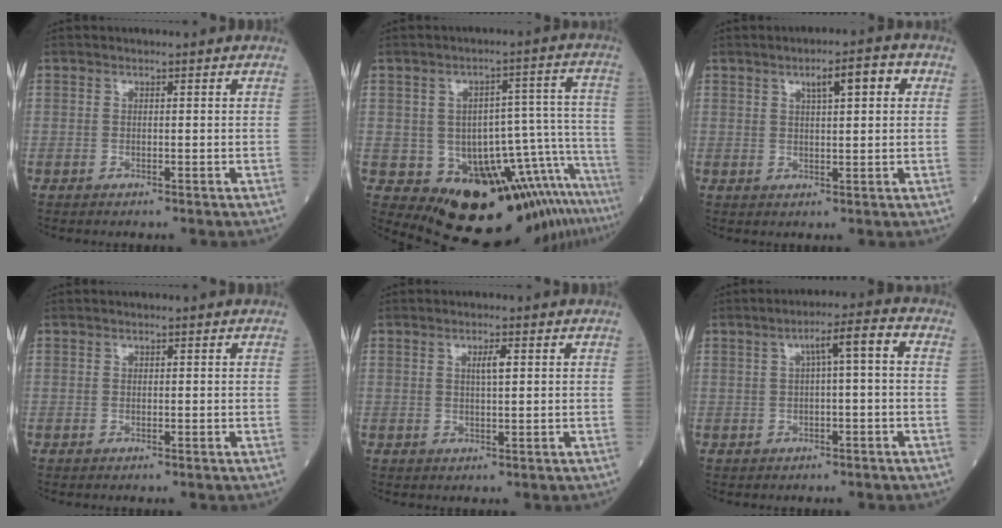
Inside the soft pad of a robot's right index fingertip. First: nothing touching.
{"total": 12.6, "force": [-9.4, 2.3, 8.0], "torque": [-0.078, 0.049, -0.127]}
{"total": 5.3, "force": [2.0, 1.1, 4.8], "torque": [-0.074, 0.012, 0.032]}
{"total": 0.0}
{"total": 2.0, "force": [0.7, 0.2, 1.9], "torque": [-0.034, -0.001, 0.011]}
{"total": 4.8, "force": [0.6, 0.4, 4.8], "torque": [-0.073, 0.019, 0.008]}